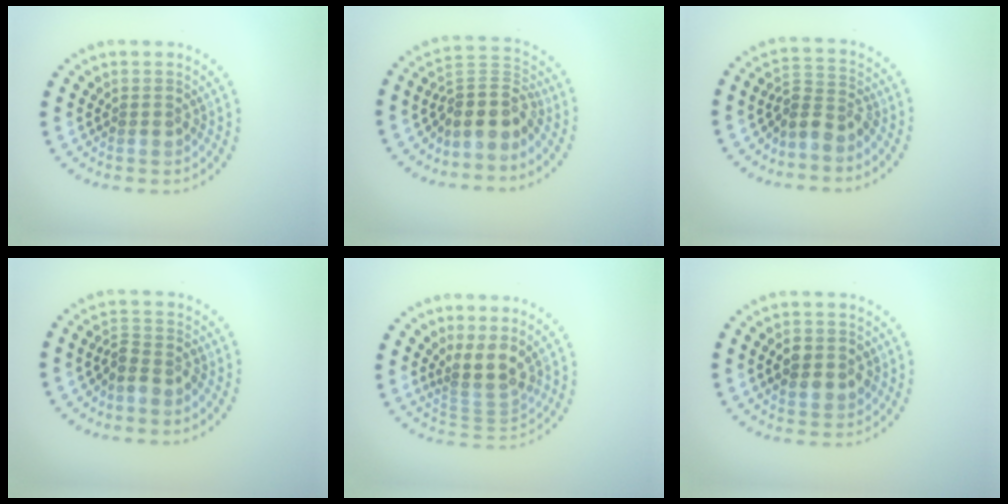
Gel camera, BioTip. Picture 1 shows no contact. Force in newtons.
{"total": 4.3, "press": 3.4, "slide": 2.5}
{"total": 2.7, "press": 2.0, "slide": 1.9}
{"total": 2.2, "press": 1.7, "slide": 1.4}
{"total": 3.1, "press": 2.2, "slide": 2.2}
{"total": 2.7, "press": 2.7, "slide": 0.3}